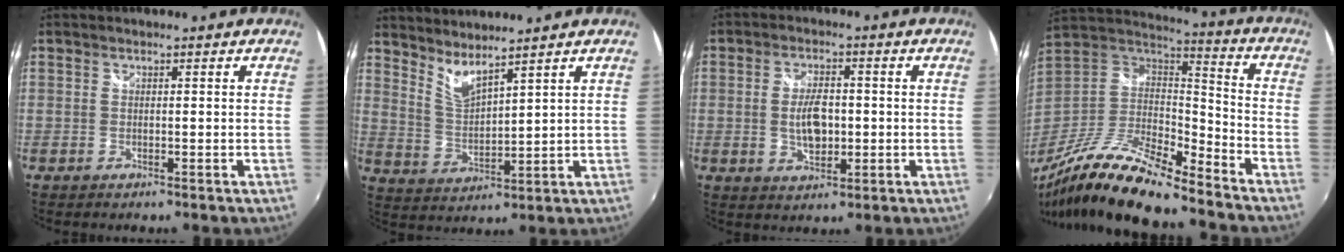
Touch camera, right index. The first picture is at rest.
{"total": 5.8, "force": [5.1, 0.5, 2.8], "torque": [-0.053, -0.010, 0.102]}
{"total": 6.8, "force": [-0.6, 3.6, 5.7], "torque": [-0.106, -0.001, -0.007]}
{"total": 21.5, "force": [-16.3, 4.4, 13.3], "torque": [-0.255, -0.043, -0.298]}